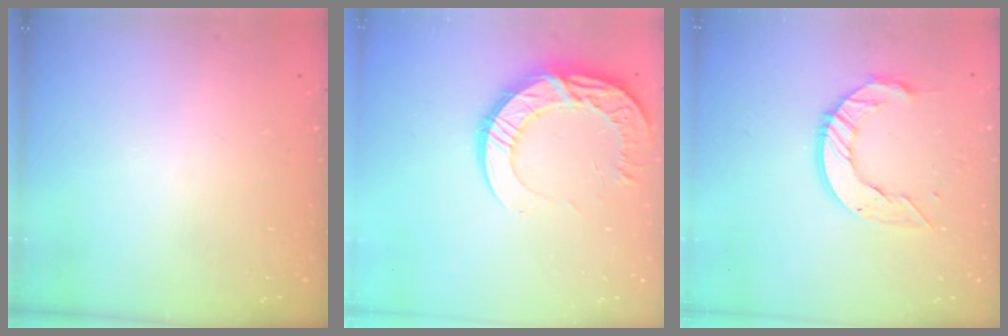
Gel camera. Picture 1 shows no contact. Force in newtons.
{"total": 17.2, "press": 17.2, "slide": 0.7}
{"total": 11.2, "press": 11.1, "slide": 0.9}